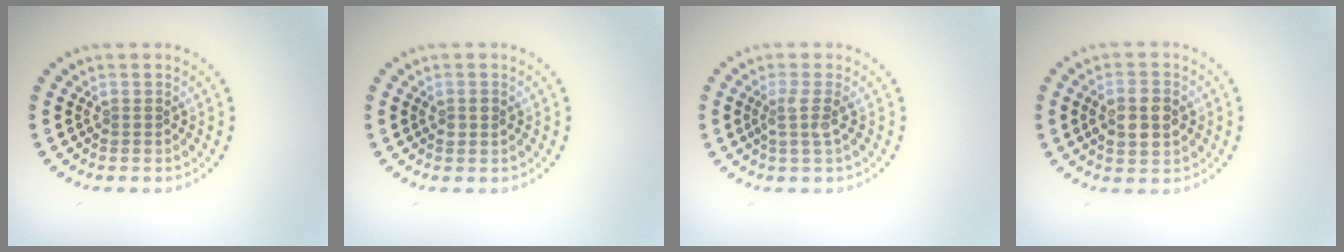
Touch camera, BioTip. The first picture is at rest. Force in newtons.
{"total": 1.0, "press": 1.0, "slide": 0.1}
{"total": 1.8, "press": 1.3, "slide": 1.3}
{"total": 3.8, "press": 3.8, "slide": 0.3}